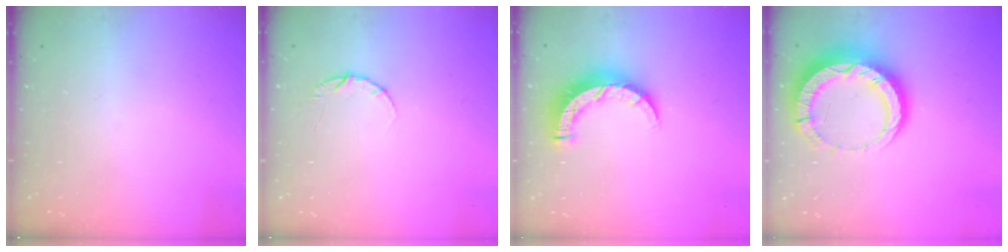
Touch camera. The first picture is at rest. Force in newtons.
{"total": 4.8, "press": 4.7, "slide": 0.6}
{"total": 8.9, "press": 8.9, "slide": 0.8}
{"total": 13.4, "press": 13.3, "slide": 1.4}